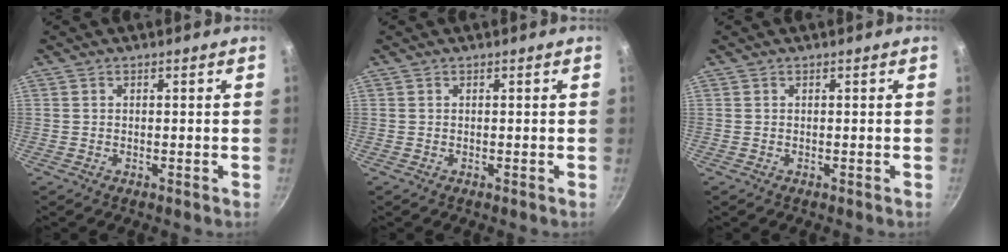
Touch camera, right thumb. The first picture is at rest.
{"total": 0.0}
{"total": 0.0}